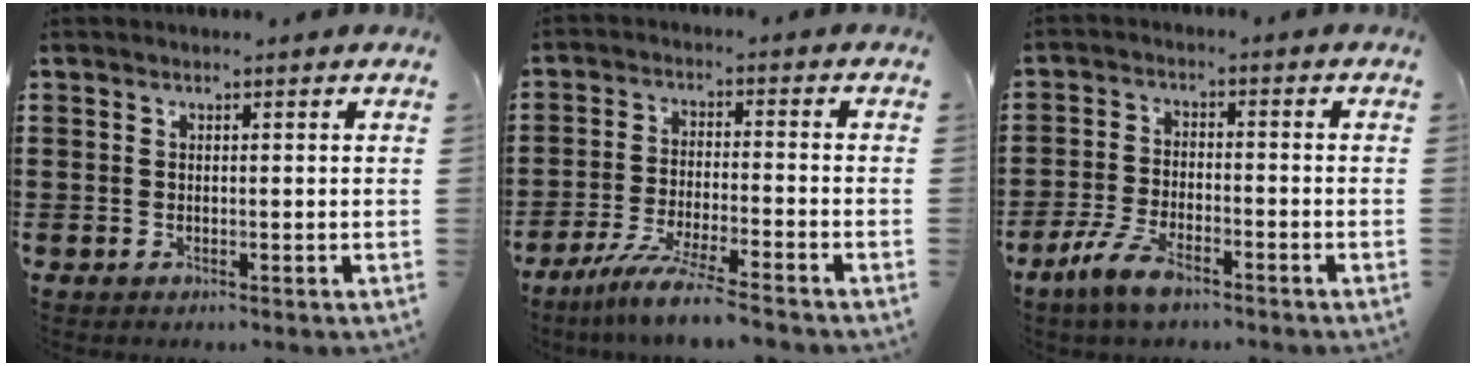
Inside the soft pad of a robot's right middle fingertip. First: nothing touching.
{"total": 6.7, "force": [-5.8, -0.5, 3.3], "torque": [-0.067, -0.018, -0.112]}
{"total": 6.1, "force": [-4.1, 2.0, 4.0], "torque": [-0.098, -0.002, -0.082]}